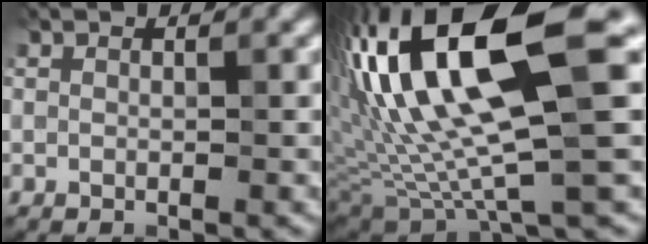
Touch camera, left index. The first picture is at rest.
{"total": 17.2, "force": [4.6, 4.9, 15.9], "torque": [-0.311, 0.005, 0.088]}